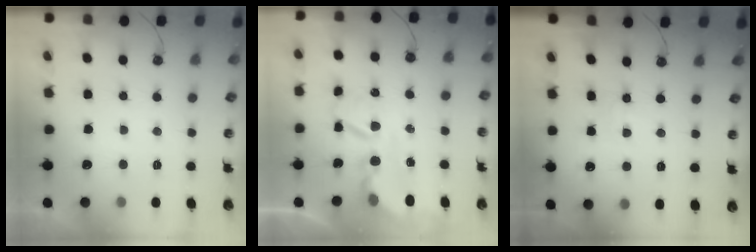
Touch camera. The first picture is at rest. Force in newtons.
{"total": 7.3, "press": 7.2, "slide": 0.6}
{"total": 3.7, "press": 3.6, "slide": 0.5}